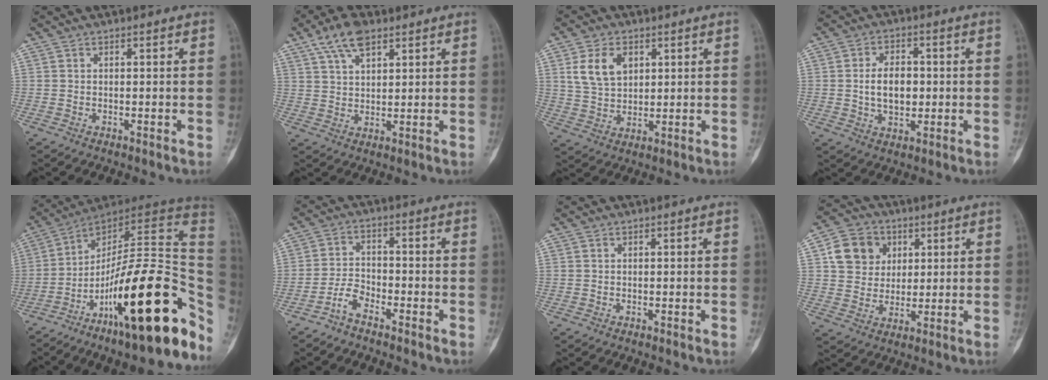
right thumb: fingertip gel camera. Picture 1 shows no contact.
{"total": 7.6, "force": [4.5, 3.6, 5.0], "torque": [-0.080, -0.004, 0.084]}
{"total": 8.1, "force": [2.9, 5.4, 5.2], "torque": [-0.084, -0.011, 0.060]}
{"total": 7.5, "force": [-0.1, 4.8, 5.7], "torque": [-0.082, 0.007, -0.001]}
{"total": 30.0, "force": [-10.4, 8.5, 26.8], "torque": [-0.334, 0.061, -0.159]}
{"total": 4.2, "force": [-3.3, 1.5, 2.0], "torque": [-0.040, 0.023, -0.069]}
{"total": 0.0}
{"total": 9.7, "force": [3.0, 8.4, 3.7], "torque": [-0.037, -0.005, 0.049]}